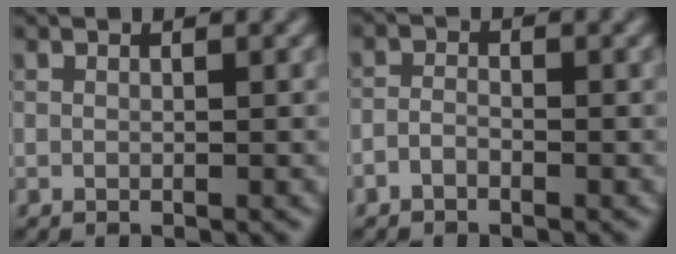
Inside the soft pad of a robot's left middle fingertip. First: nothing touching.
{"total": 1.2, "force": [-0.8, 0.6, 0.6], "torque": [-0.013, 0.002, -0.020]}